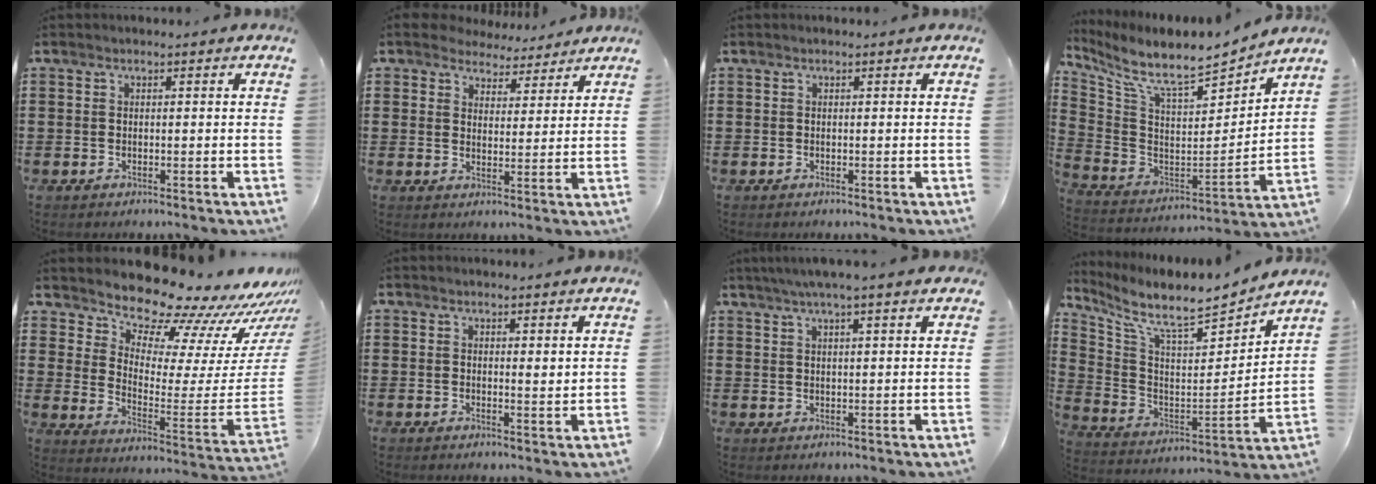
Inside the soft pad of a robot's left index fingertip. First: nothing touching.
{"total": 4.5, "force": [4.3, 1.4, 0.0], "torque": [-0.020, -0.012, 0.079]}
{"total": 0.0}
{"total": 8.5, "force": [7.7, 1.4, 3.5], "torque": [-0.107, -0.063, 0.128]}
{"total": 9.6, "force": [9.5, 1.2, 1.1], "torque": [-0.030, -0.118, 0.153]}
{"total": 1.3, "force": [0.9, 0.5, 0.8], "torque": [-0.002, -0.003, 0.012]}
{"total": 4.1, "force": [3.2, -0.1, 2.6], "torque": [-0.059, -0.001, 0.056]}
{"total": 8.2, "force": [7.4, 0.8, 3.3], "torque": [-0.094, -0.067, 0.119]}